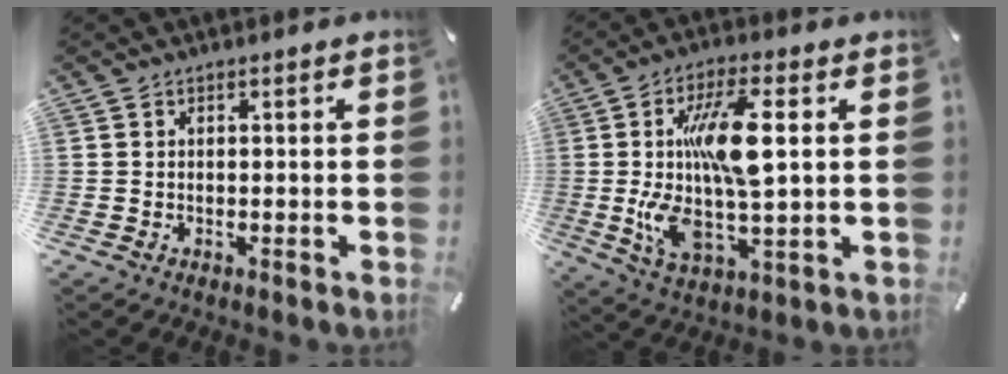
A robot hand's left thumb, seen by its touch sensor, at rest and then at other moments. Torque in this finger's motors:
{"motor_torque": [2.04, 2.97, 2.38, -0.39, 0.64]}